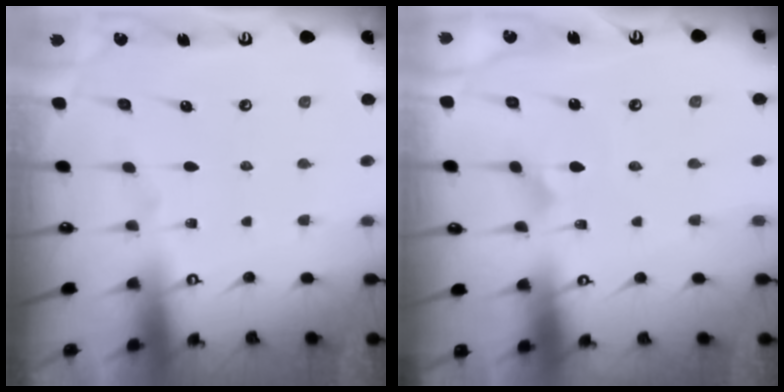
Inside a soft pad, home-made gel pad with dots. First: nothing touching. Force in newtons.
{"total": 2.4, "press": 2.4, "slide": 0.6}